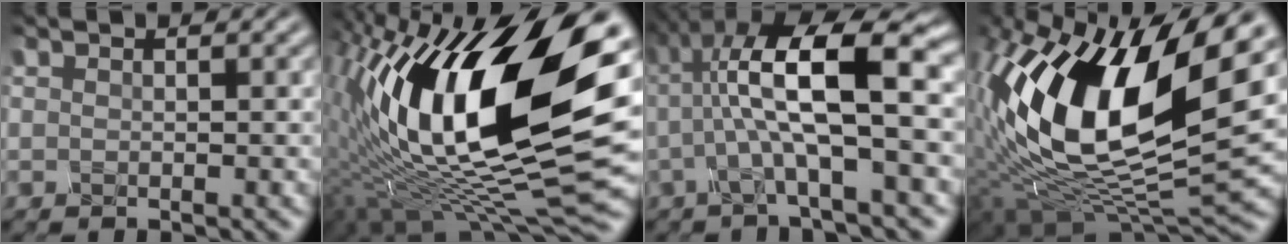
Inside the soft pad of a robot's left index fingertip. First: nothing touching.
{"total": 17.4, "force": [1.9, 7.0, 15.8], "torque": [-0.287, 0.005, 0.041]}
{"total": 8.4, "force": [-0.2, 1.7, 8.2], "torque": [-0.149, -0.001, 0.018]}
{"total": 14.3, "force": [2.1, 6.8, 12.4], "torque": [-0.252, -0.005, 0.042]}